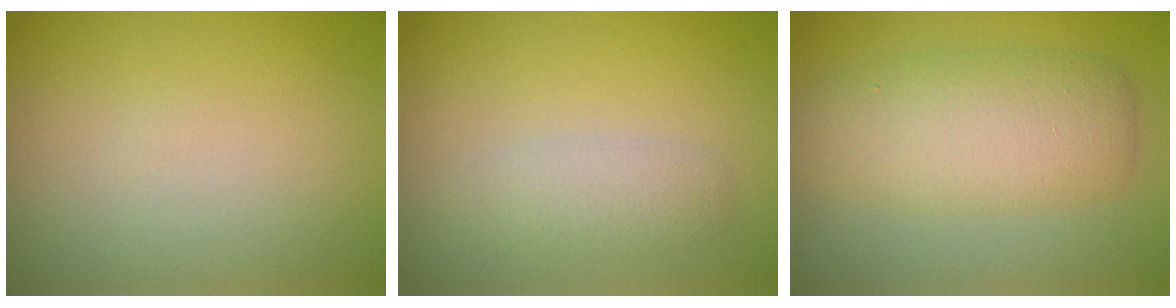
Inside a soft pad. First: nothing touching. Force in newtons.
{"total": 2.1, "press": 2.1, "slide": 0.2}
{"total": 5.8, "press": 5.8, "slide": 0.2}